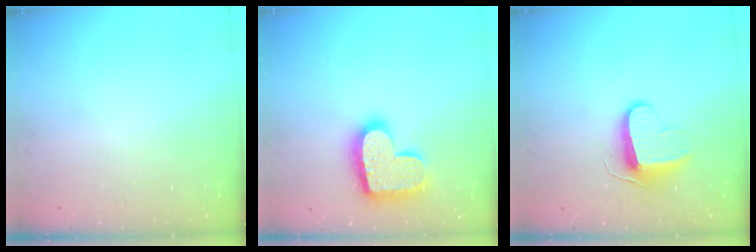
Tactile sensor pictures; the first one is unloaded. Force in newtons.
{"total": 17.5, "press": 17.5, "slide": 1.0}
{"total": 9.5, "press": 9.5, "slide": 0.3}